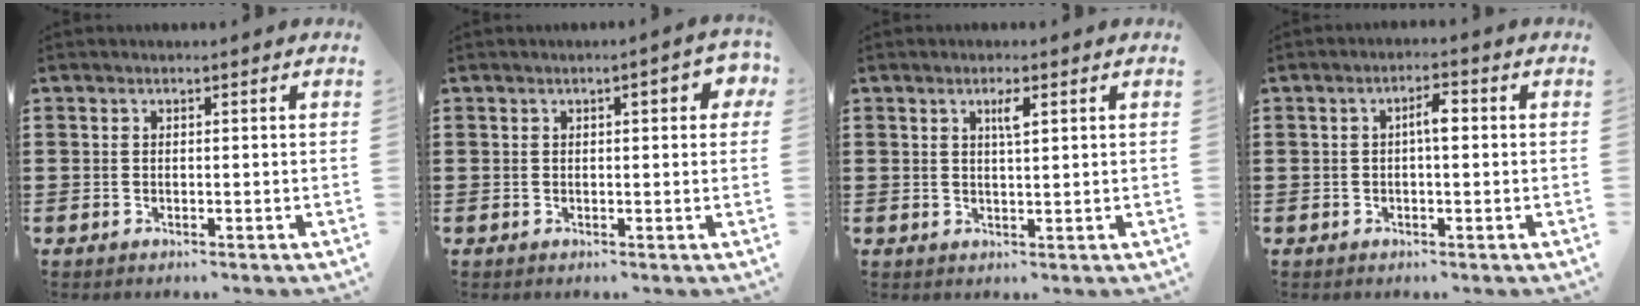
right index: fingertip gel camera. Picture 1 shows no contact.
{"total": 2.9, "force": [0.6, 0.8, 2.7], "torque": [-0.037, 0.001, 0.004]}
{"total": 2.3, "force": [1.0, 0.3, 2.0], "torque": [-0.033, 0.000, 0.013]}
{"total": 2.8, "force": [0.0, 0.7, 2.7], "torque": [-0.050, 0.005, -0.003]}